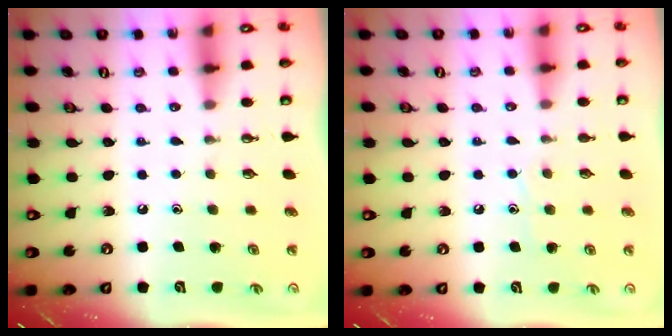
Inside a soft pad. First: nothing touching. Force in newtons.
{"total": 6.5, "press": 6.5, "slide": 0.7}